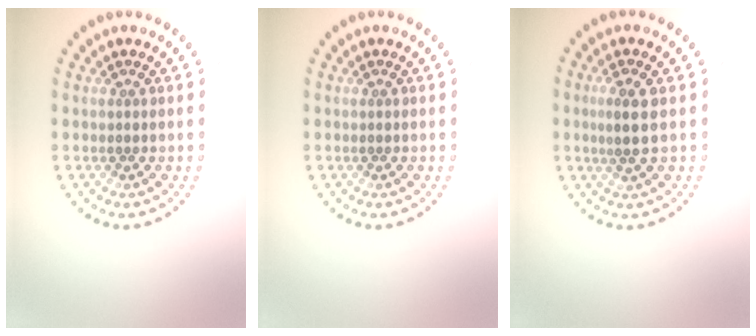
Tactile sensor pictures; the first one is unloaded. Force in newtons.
{"total": 0.0}
{"total": 2.4, "press": 2.2, "slide": 0.9}